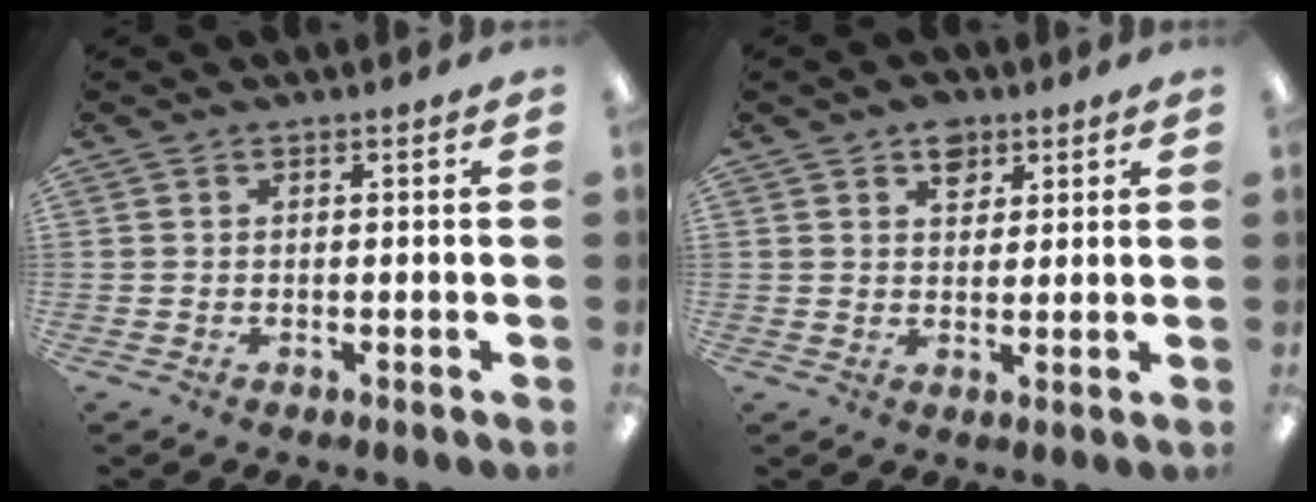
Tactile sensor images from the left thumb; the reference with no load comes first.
{"total": 5.2, "force": [3.2, 3.5, 2.1], "torque": [-0.011, -0.011, 0.052]}